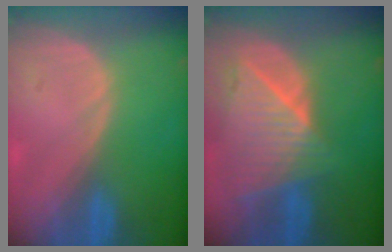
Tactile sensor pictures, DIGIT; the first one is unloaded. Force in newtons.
{"total": 9.2, "press": 8.3, "slide": 4.0}